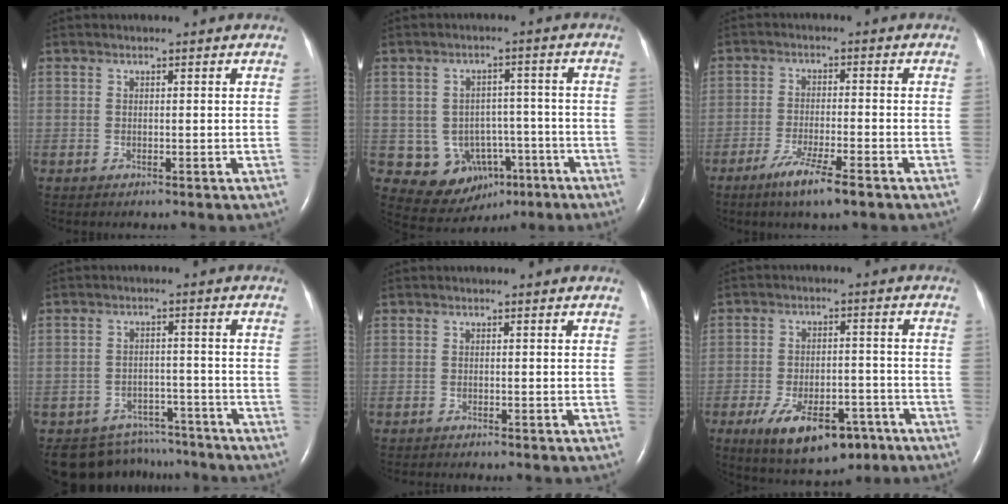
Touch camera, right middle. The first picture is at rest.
{"total": 9.3, "force": [-3.5, 7.8, 3.6], "torque": [-0.049, 0.027, -0.033]}
{"total": 6.7, "force": [-4.3, 0.4, 5.1], "torque": [-0.100, -0.014, -0.076]}
{"total": 10.3, "force": [-9.4, 4.2, 0.3], "torque": [-0.006, 0.018, -0.126]}
{"total": 2.6, "force": [-2.3, 0.1, 1.0], "torque": [-0.018, -0.004, -0.030]}
{"total": 13.1, "force": [-7.6, 6.1, 8.6], "torque": [-0.138, -0.001, -0.110]}